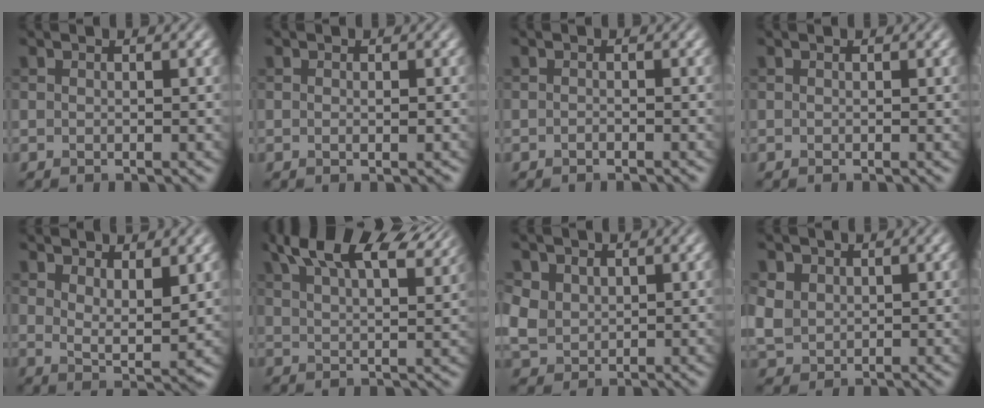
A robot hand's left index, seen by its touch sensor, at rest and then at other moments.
{"total": 0.9, "force": [-0.1, 0.3, 0.9], "torque": [-0.014, -0.004, 0.000]}
{"total": 0.6, "force": [-0.5, 0.1, 0.3], "torque": [-0.003, 0.000, -0.008]}
{"total": 0.0}
{"total": 3.6, "force": [1.9, 1.1, 2.8], "torque": [-0.050, -0.015, 0.036]}
{"total": 11.4, "force": [7.9, 4.1, 7.1], "torque": [-0.110, 0.037, 0.109]}
{"total": 3.3, "force": [1.1, 2.7, 1.4], "torque": [-0.043, 0.000, 0.026]}
{"total": 2.8, "force": [1.0, 2.3, 1.2], "torque": [-0.035, -0.001, 0.022]}